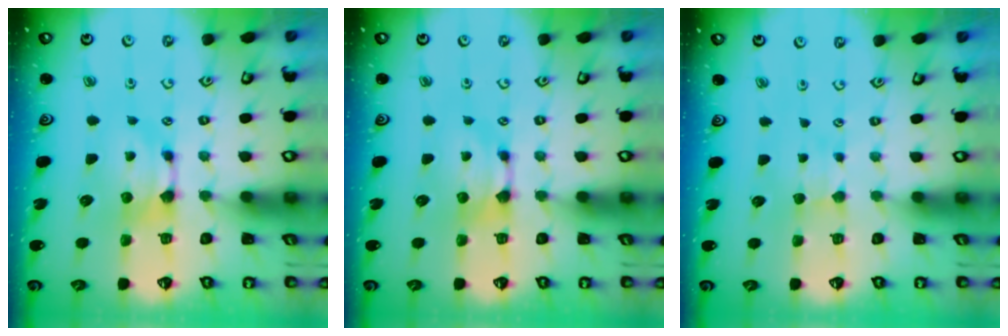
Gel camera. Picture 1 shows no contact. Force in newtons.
{"total": 0.0}
{"total": 1.9, "press": 1.9, "slide": 0.4}